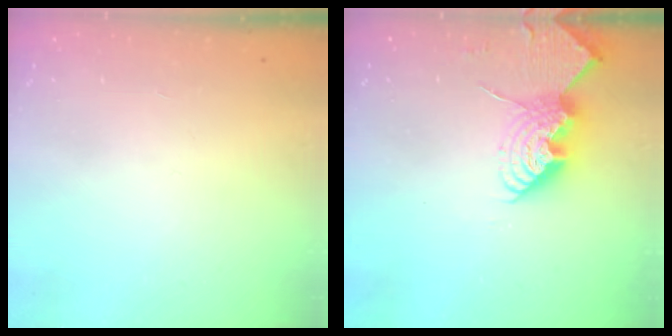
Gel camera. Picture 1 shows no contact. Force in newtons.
{"total": 14.4, "press": 14.3, "slide": 1.2}